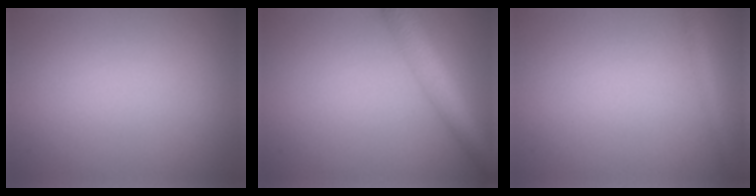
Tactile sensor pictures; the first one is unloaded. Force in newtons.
{"total": 5.0, "press": 5.0, "slide": 0.2}
{"total": 1.5, "press": 1.5, "slide": 0.1}